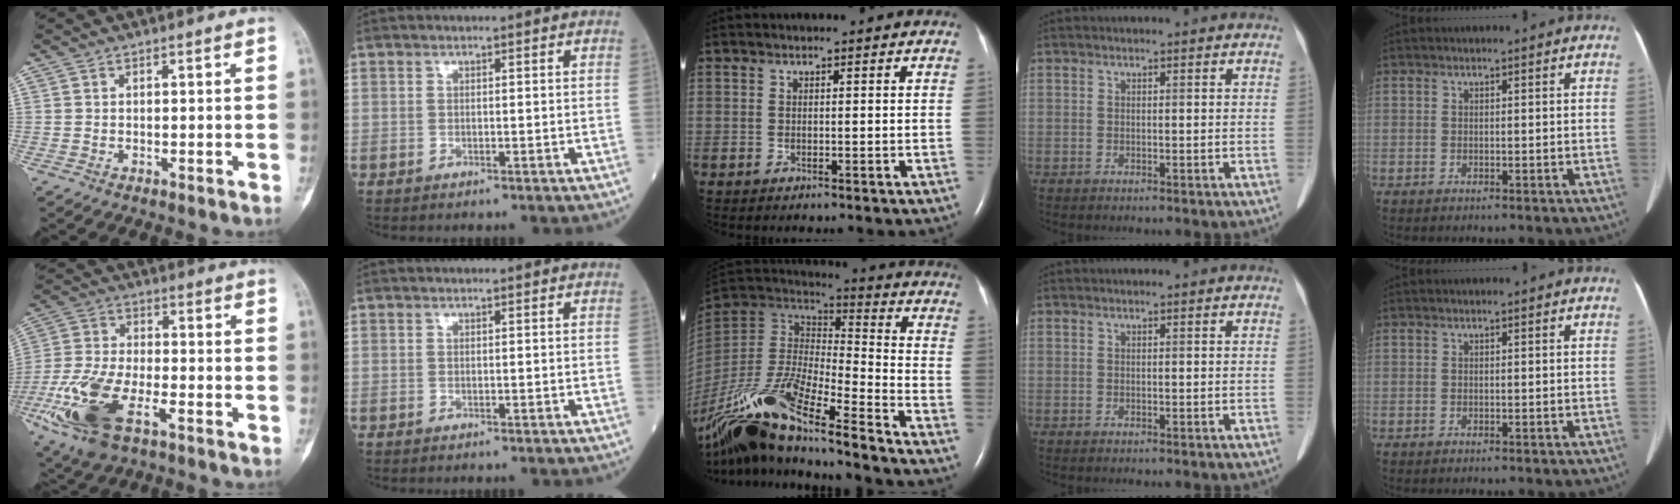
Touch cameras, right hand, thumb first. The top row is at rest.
{"thumb": {"total": 16.8, "force": [-7.3, 7.5, 13.2], "torque": [-0.286, 0.007, -0.134]}, "middle": {"total": 23.9, "force": [-16.5, 3.9, 16.9], "torque": [-0.344, -0.032, -0.304]}}